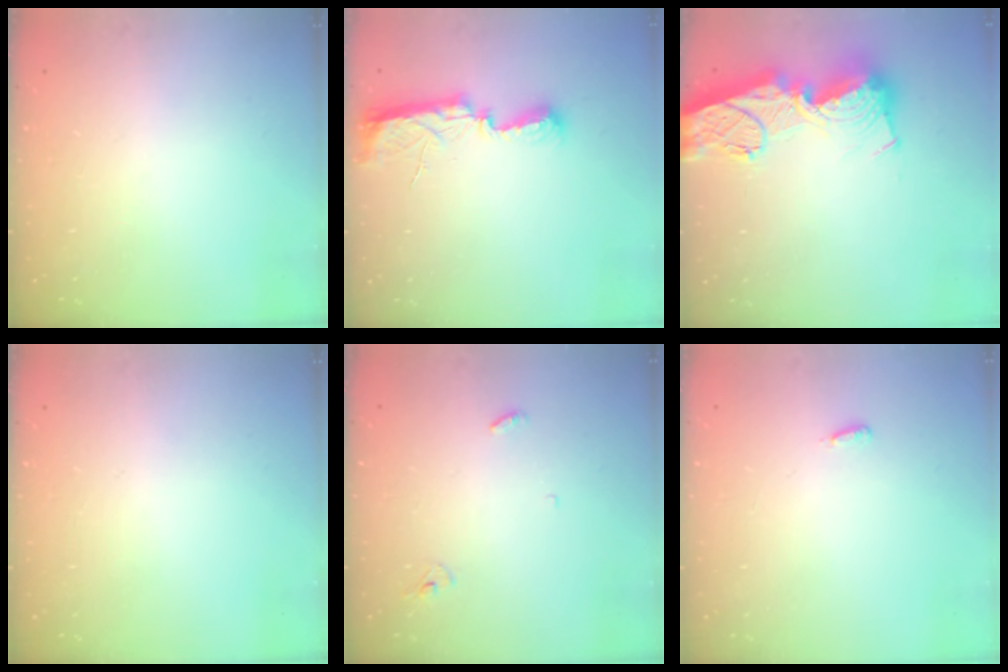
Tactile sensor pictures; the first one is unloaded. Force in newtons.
{"total": 10.6, "press": 9.2, "slide": 5.3}
{"total": 19.6, "press": 19.5, "slide": 1.9}
{"total": 0.0}
{"total": 3.3, "press": 3.2, "slide": 0.3}
{"total": 2.7, "press": 2.6, "slide": 0.9}